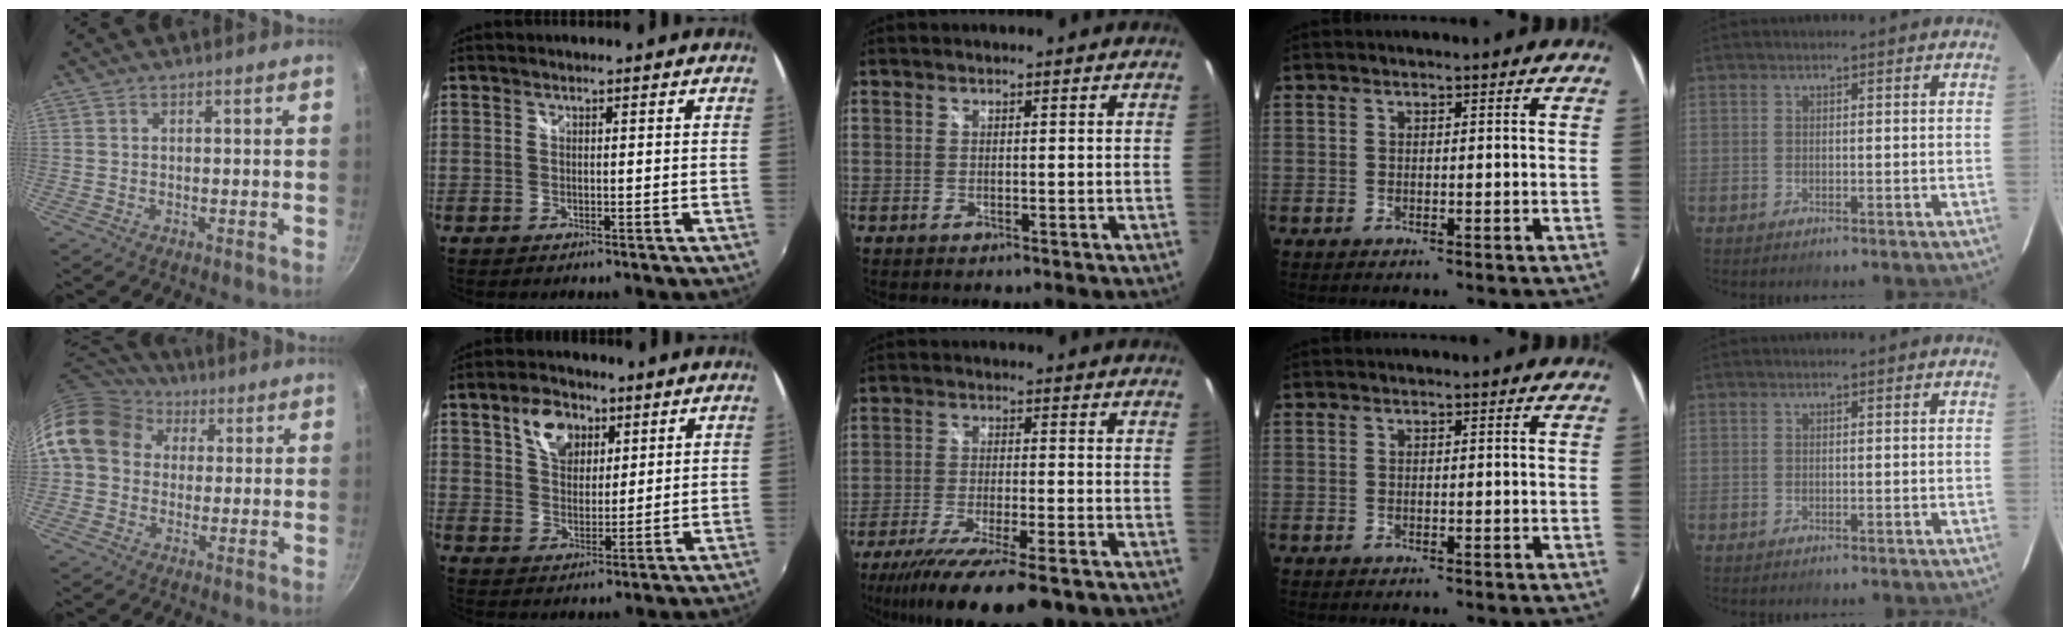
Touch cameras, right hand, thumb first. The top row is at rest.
{"thumb": {"total": 14.4, "force": [3.6, 11.9, 7.3], "torque": [-0.114, 0.028, 0.048]}, "index": {"total": 8.6, "force": [4.4, 5.7, 4.7], "torque": [-0.079, 0.019, 0.078]}, "middle": {"total": 16.4, "force": [-12.4, 2.8, 10.4], "torque": [-0.204, -0.057, -0.202]}}